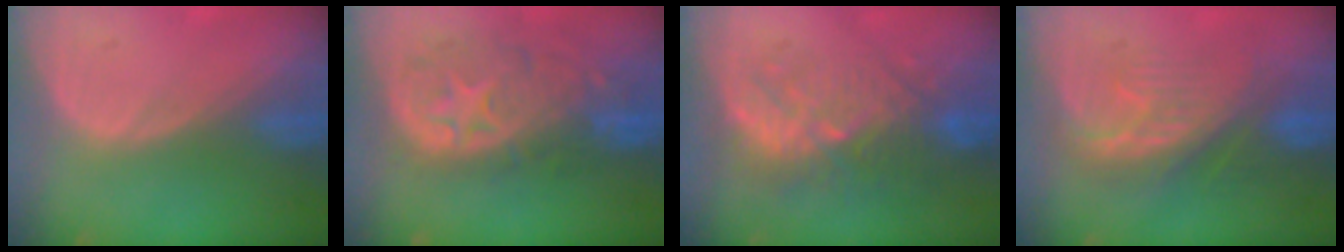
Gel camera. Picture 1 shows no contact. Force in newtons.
{"total": 11.1, "press": 9.8, "slide": 5.4}
{"total": 9.7, "press": 9.1, "slide": 3.2}
{"total": 8.4, "press": 8.1, "slide": 1.9}